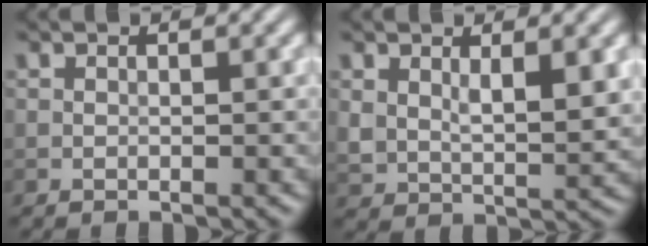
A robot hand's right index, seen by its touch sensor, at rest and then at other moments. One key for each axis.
{"total": 4.2, "fx": 1.4, "fy": 2.1, "fz": 3.4, "tx": -0.071, "ty": -0.010, "tz": 0.033}